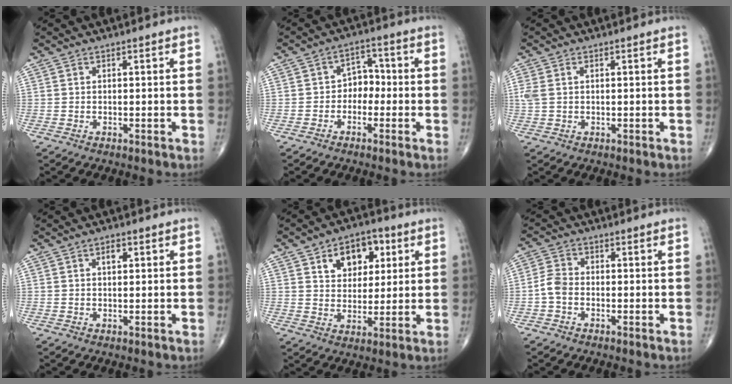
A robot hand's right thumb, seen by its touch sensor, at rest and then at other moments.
{"total": 4.5, "force": [-1.2, 3.5, 2.6], "torque": [-0.012, 0.024, -0.034]}
{"total": 2.9, "force": [0.6, 1.8, 2.3], "torque": [-0.080, 0.016, 0.016]}
{"total": 2.0, "force": [0.8, 1.0, 1.5], "torque": [-0.021, -0.001, 0.011]}
{"total": 10.7, "force": [4.3, 7.3, 6.5], "torque": [-0.054, -0.009, 0.066]}
{"total": 3.6, "force": [-1.2, 2.4, 2.3], "torque": [-0.046, 0.011, -0.032]}